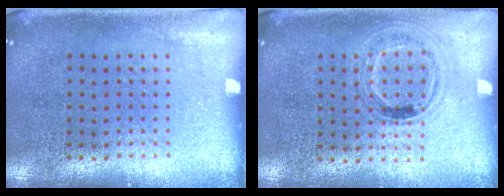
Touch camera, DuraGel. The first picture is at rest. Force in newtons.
{"total": 0.9, "press": 0.9, "slide": 0.3}